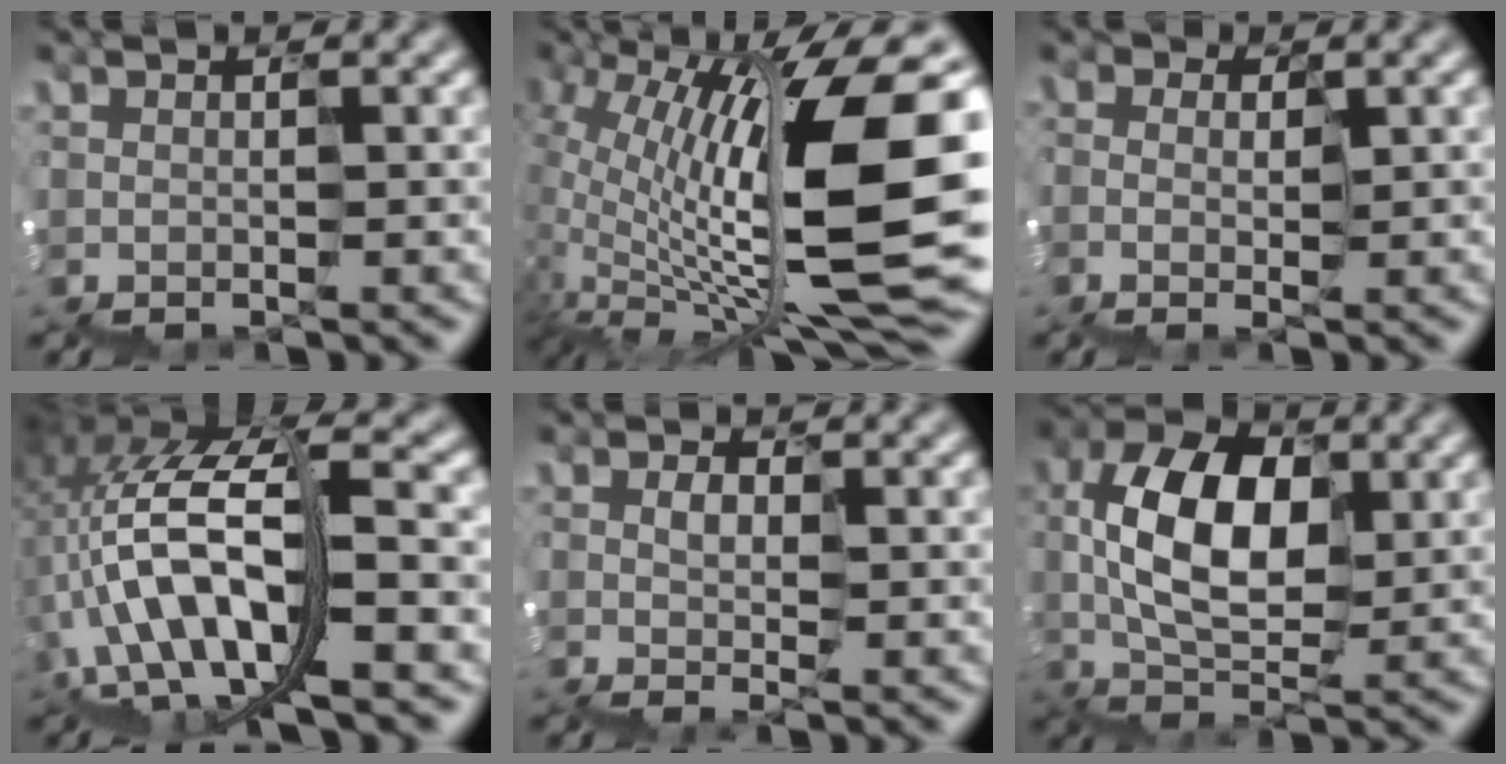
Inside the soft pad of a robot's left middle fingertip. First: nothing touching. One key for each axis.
{"total": 13.3, "fx": 1.8, "fy": 5.2, "fz": 12.1, "tx": -0.234, "ty": 0.003, "tz": 0.042}
{"total": 1.8, "fx": 0.3, "fy": 1.4, "fz": 1.1, "tx": -0.021, "ty": 0.003, "tz": 0.000}
{"total": 9.4, "fx": -2.4, "fy": 4.5, "fz": 7.9, "tx": -0.182, "ty": 0.011, "tz": -0.055}
{"total": 0.0}
{"total": 6.1, "fx": 0.9, "fy": 3.8, "fz": 4.7, "tx": -0.103, "ty": 0.017, "tz": 0.006}